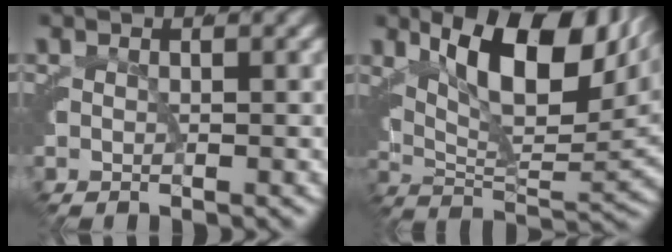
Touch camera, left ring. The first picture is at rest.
{"total": 10.8, "force": [5.8, 3.8, 8.3], "torque": [-0.120, 0.016, 0.086]}